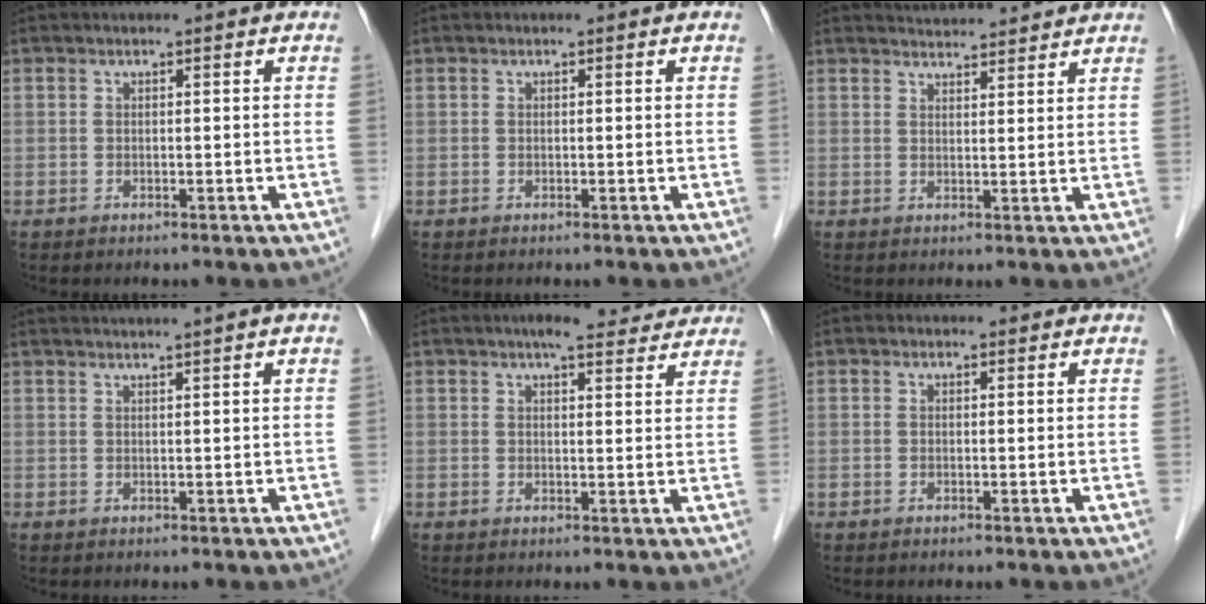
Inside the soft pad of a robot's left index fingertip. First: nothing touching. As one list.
[{"total": 0.0}, {"total": 6.0, "force": [5.9, 0.4, 0.9], "torque": [-0.019, 0.022, 0.077]}, {"total": 4.6, "force": [3.8, -1.3, 2.2], "torque": [-0.025, 0.020, 0.058]}, {"total": 8.2, "force": [7.1, 1.9, 3.5], "torque": [-0.044, 0.017, 0.081]}, {"total": 0.7, "force": [0.6, 0.4, 0.0], "torque": [-0.005, 0.001, 0.006]}]